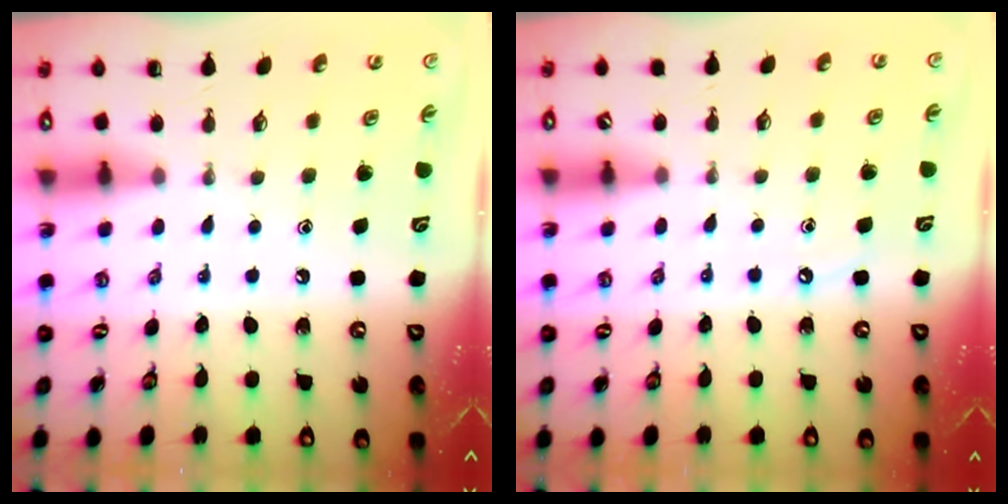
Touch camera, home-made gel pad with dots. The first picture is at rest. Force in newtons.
{"total": 2.9, "press": 2.8, "slide": 0.5}